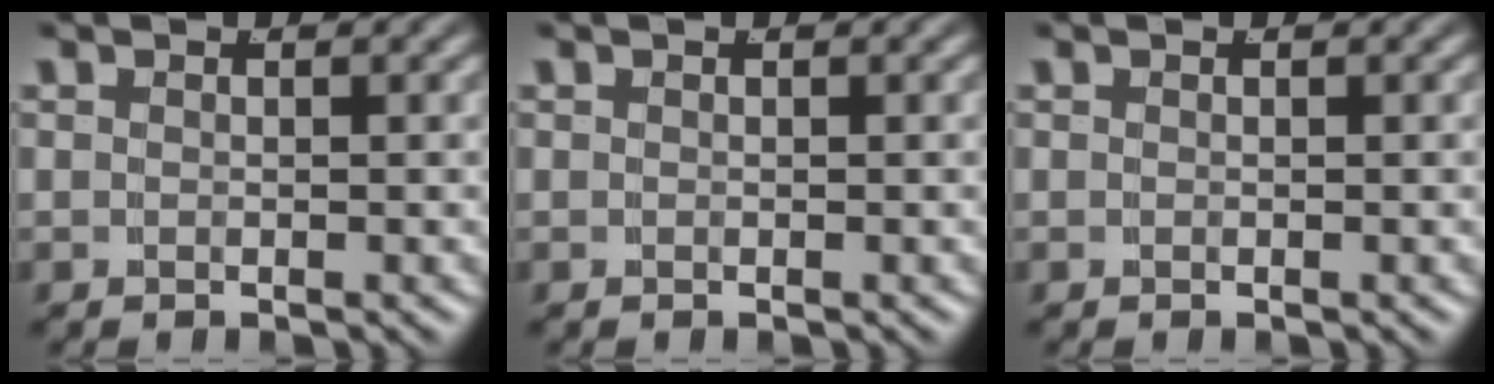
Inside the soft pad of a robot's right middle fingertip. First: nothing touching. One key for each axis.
{"total": 0.0}
{"total": 0.0}